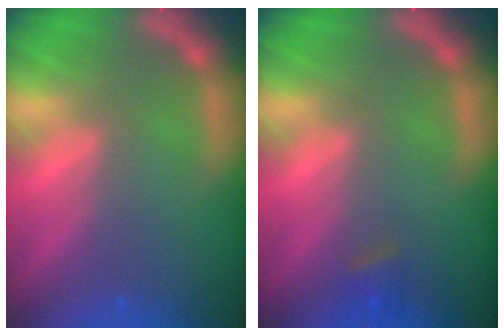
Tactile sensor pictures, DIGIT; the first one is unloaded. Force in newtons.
{"total": 1.4}